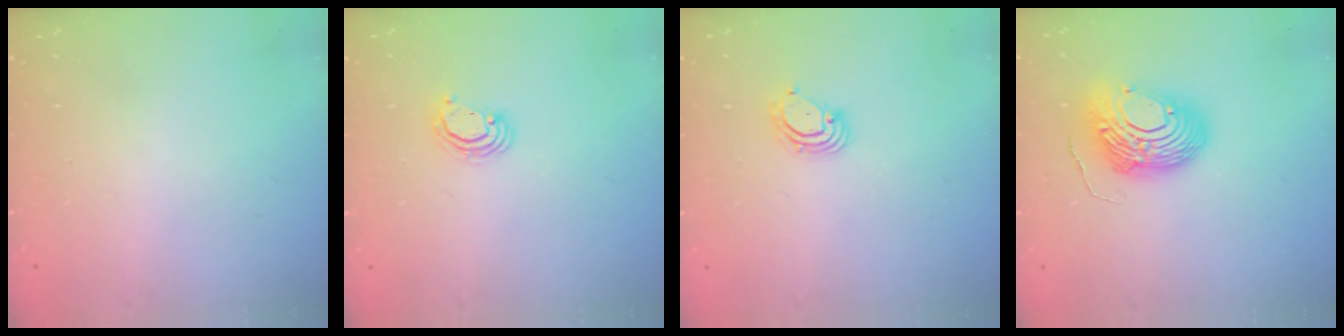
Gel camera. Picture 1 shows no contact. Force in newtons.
{"total": 3.0, "press": 3.0, "slide": 0.3}
{"total": 4.3, "press": 4.3, "slide": 0.2}
{"total": 12.6, "press": 12.6, "slide": 1.4}